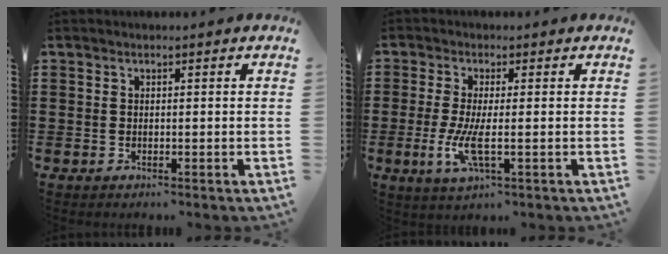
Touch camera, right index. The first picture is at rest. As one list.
[{"total": 5.5, "force": [-1.1, 1.1, 5.3], "torque": [-0.118, -0.017, -0.024]}]